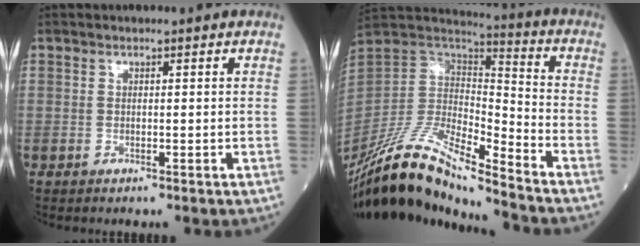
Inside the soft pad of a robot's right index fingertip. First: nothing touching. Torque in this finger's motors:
{"motor_torque": [0.62, -1.52, 0.63, 0.18]}